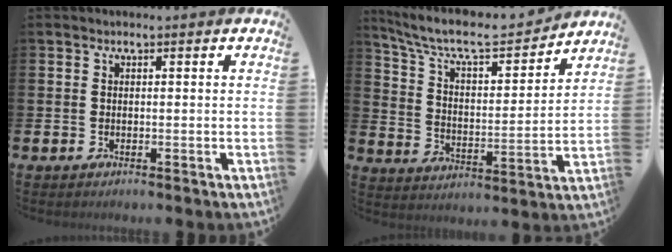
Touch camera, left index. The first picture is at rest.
{"total": 8.7, "force": [7.8, 2.3, 3.2], "torque": [-0.092, -0.053, 0.131]}